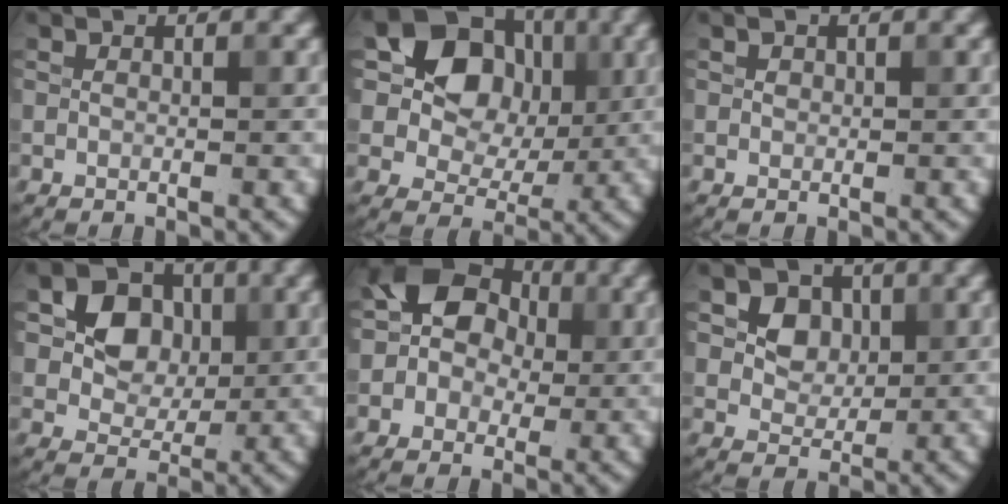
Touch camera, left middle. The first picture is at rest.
{"total": 9.1, "force": [2.3, 7.1, 5.1], "torque": [-0.076, 0.012, 0.026]}
{"total": 0.6, "force": [0.3, 0.4, 0.2], "torque": [-0.003, 0.006, 0.003]}
{"total": 5.3, "force": [0.9, 4.4, 2.8], "torque": [-0.046, 0.003, 0.004]}
{"total": 7.2, "force": [1.6, 6.0, 3.7], "torque": [-0.047, 0.032, -0.004]}
{"total": 3.6, "force": [1.0, 2.9, 1.8], "torque": [-0.036, -0.009, 0.025]}